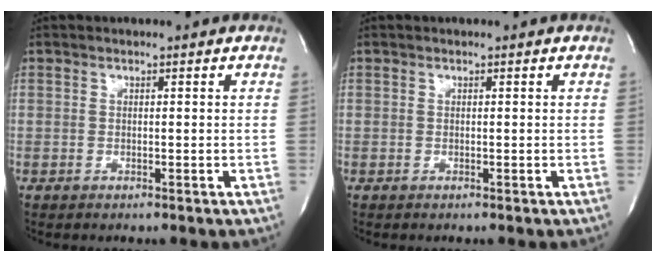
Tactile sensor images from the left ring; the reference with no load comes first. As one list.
[{"total": 0.0}]